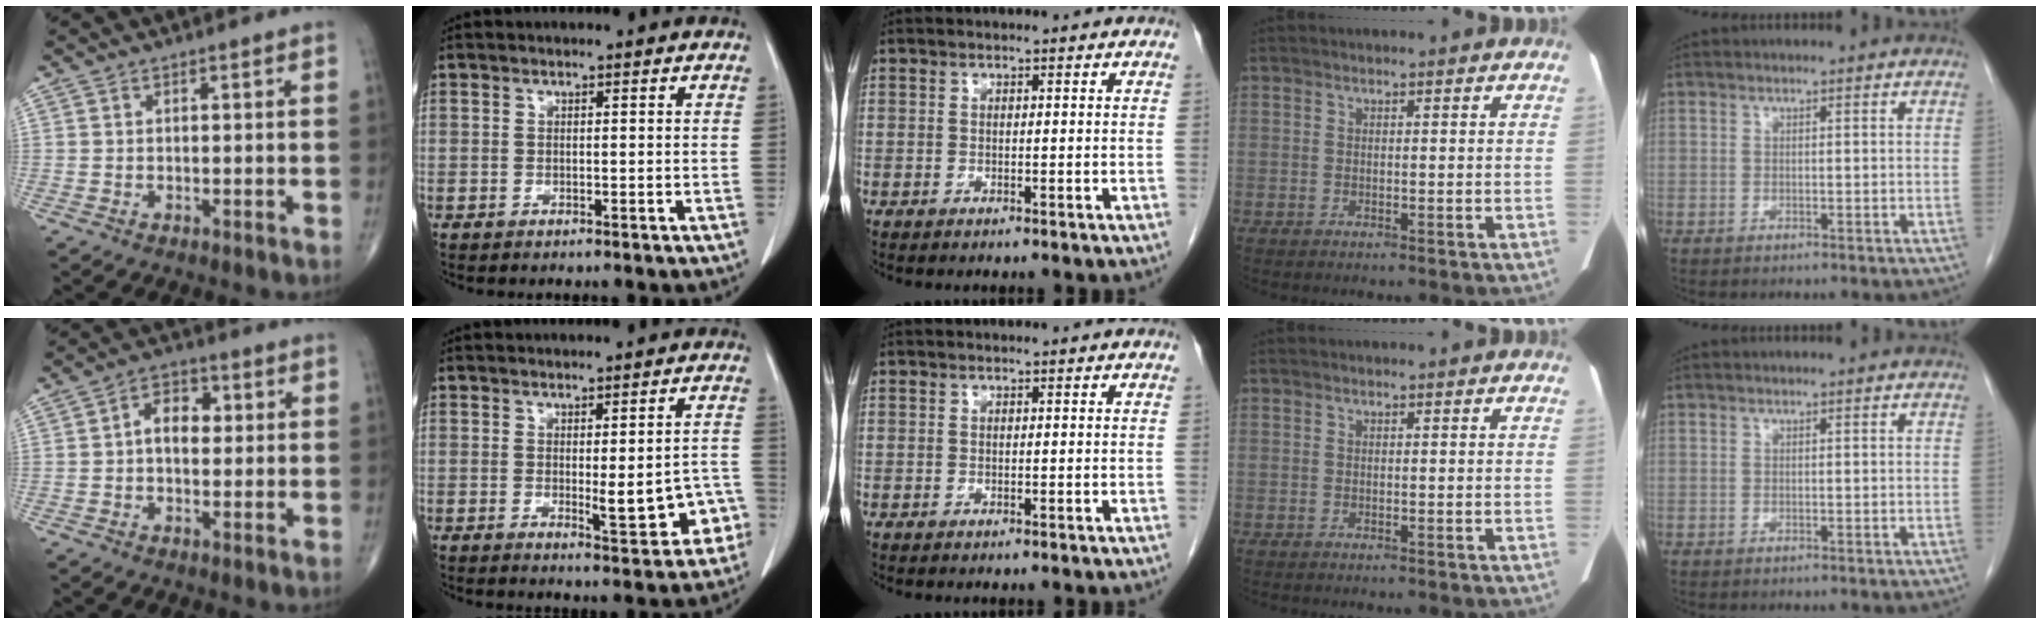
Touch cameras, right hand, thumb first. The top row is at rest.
{"thumb": {"total": 6.3, "force": [0.5, 4.2, 4.7], "torque": [-0.055, 0.017, -0.001]}, "index": {"total": 7.8, "force": [-1.9, 2.3, 7.2], "torque": [-0.081, 0.003, -0.019]}}